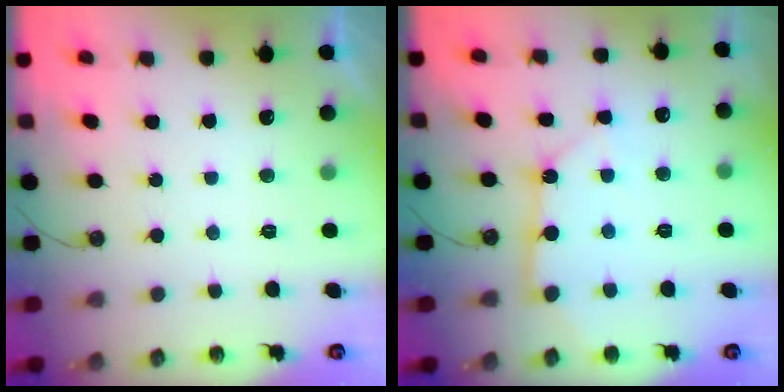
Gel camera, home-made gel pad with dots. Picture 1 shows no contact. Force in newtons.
{"total": 8.8, "press": 8.7, "slide": 0.7}